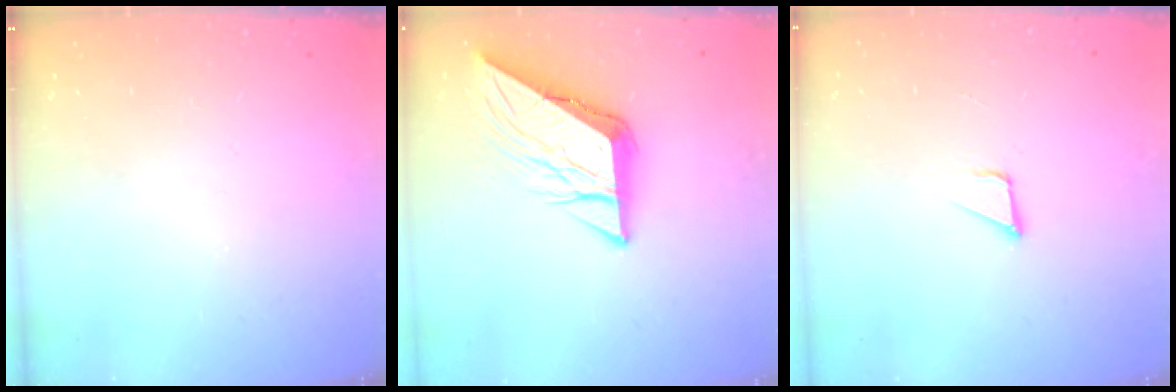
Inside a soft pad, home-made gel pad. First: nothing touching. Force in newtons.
{"total": 9.0, "press": 8.9, "slide": 1.0}
{"total": 2.2, "press": 2.2, "slide": 0.2}